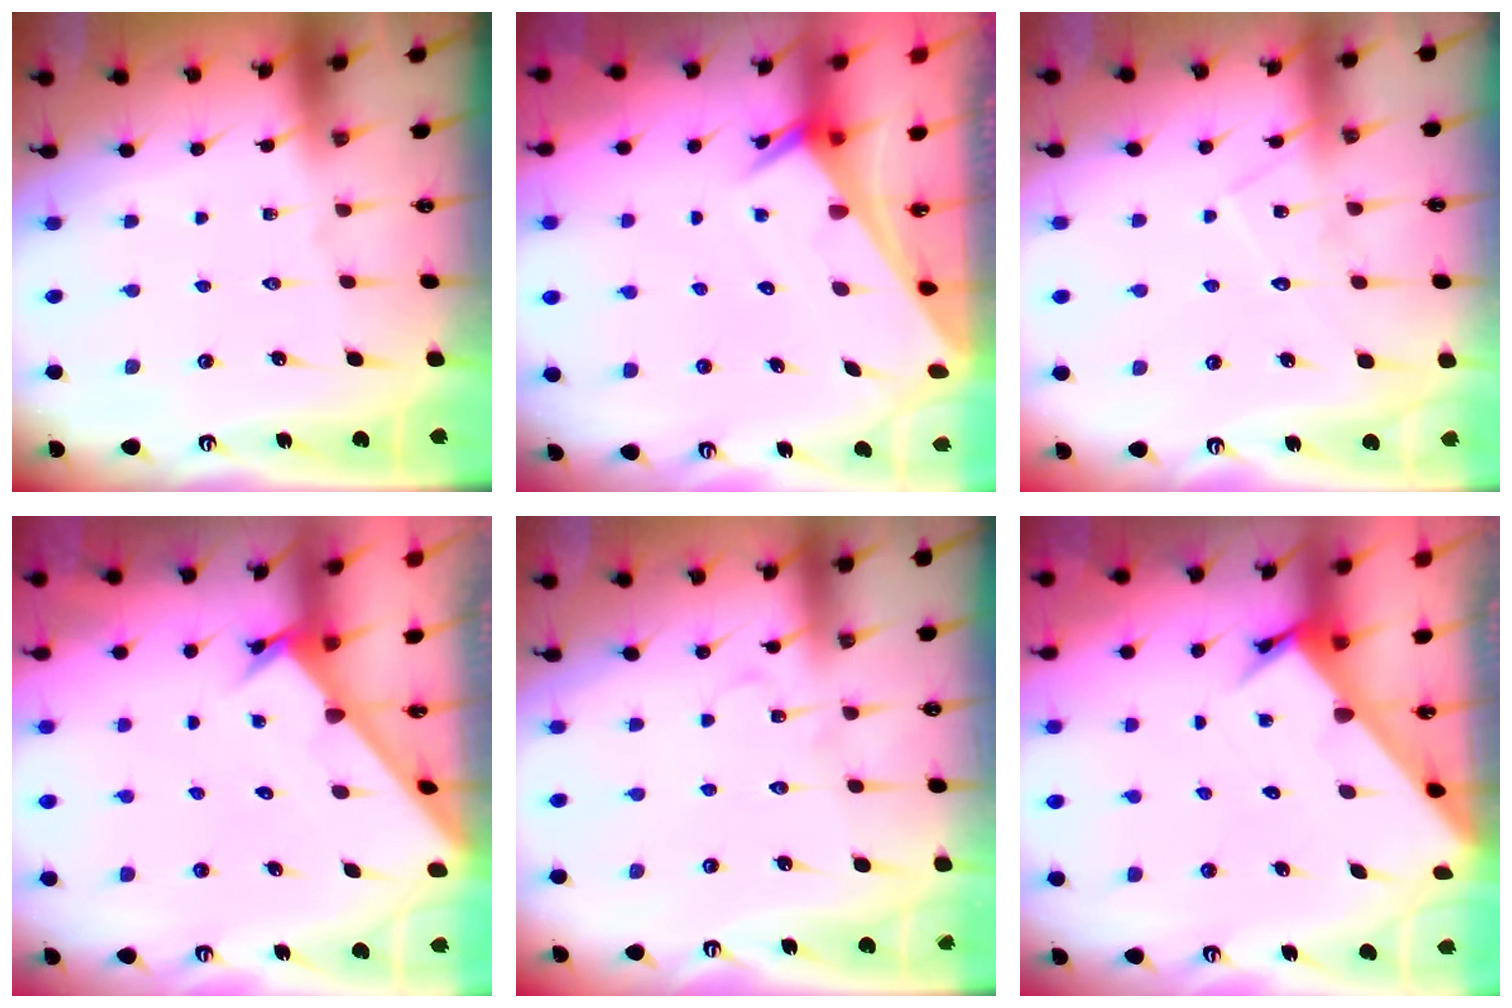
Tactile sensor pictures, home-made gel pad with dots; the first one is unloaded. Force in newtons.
{"total": 2.7, "press": 2.7, "slide": 0.1}
{"total": 9.3, "press": 9.3, "slide": 0.7}
{"total": 2.7, "press": 2.7, "slide": 0.3}
{"total": 6.6, "press": 6.6, "slide": 0.4}
{"total": 3.5, "press": 3.5, "slide": 0.2}